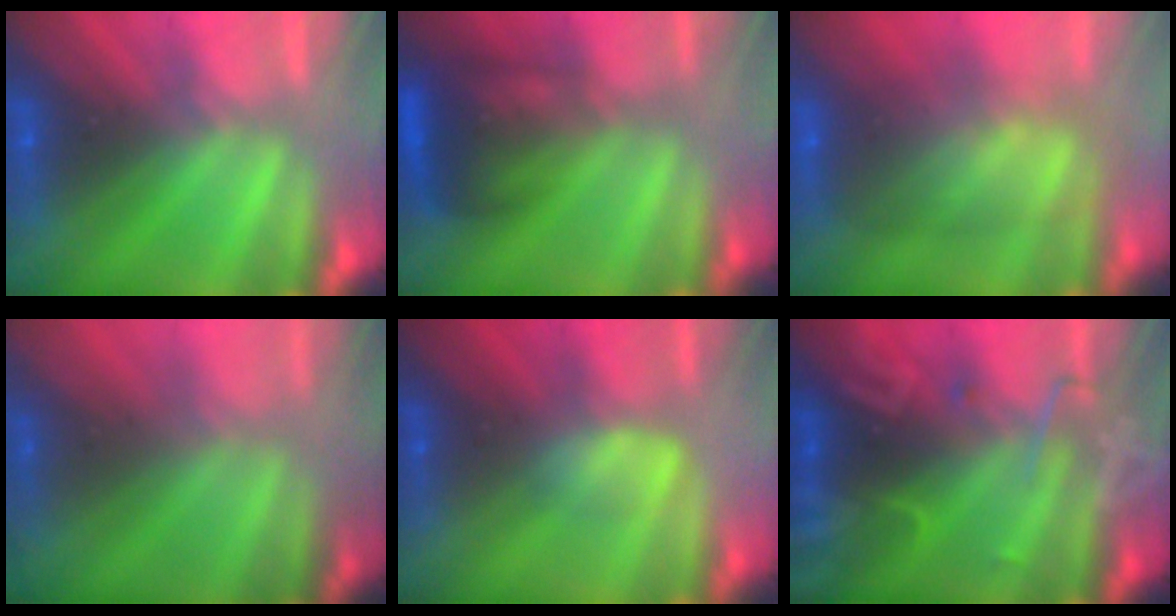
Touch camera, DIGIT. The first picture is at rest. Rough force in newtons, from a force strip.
{"total": 8.5}
{"total": 6.8}
{"total": 7.7}
{"total": 2.5}
{"total": 2.7}